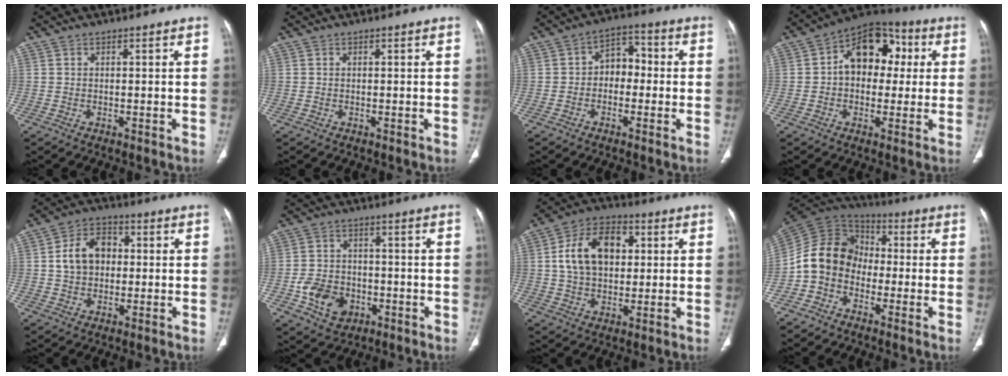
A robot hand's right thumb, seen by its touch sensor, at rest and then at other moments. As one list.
[{"total": 0.0}, {"total": 6.4, "force": [-0.7, 4.7, 4.2], "torque": [-0.031, 0.032, -0.027]}, {"total": 14.0, "force": [2.0, 10.0, 9.5], "torque": [-0.094, 0.031, 0.016]}, {"total": 9.2, "force": [0.7, 7.0, 5.9], "torque": [-0.083, 0.019, 0.006]}, {"total": 8.7, "force": [-2.8, 6.9, 4.6], "torque": [-0.060, 0.015, -0.043]}, {"total": 13.8, "force": [2.5, 9.4, 9.8], "torque": [-0.148, 0.013, 0.038]}, {"total": 12.3, "force": [-3.0, 10.1, 6.3], "torque": [-0.110, 0.052, -0.071]}]